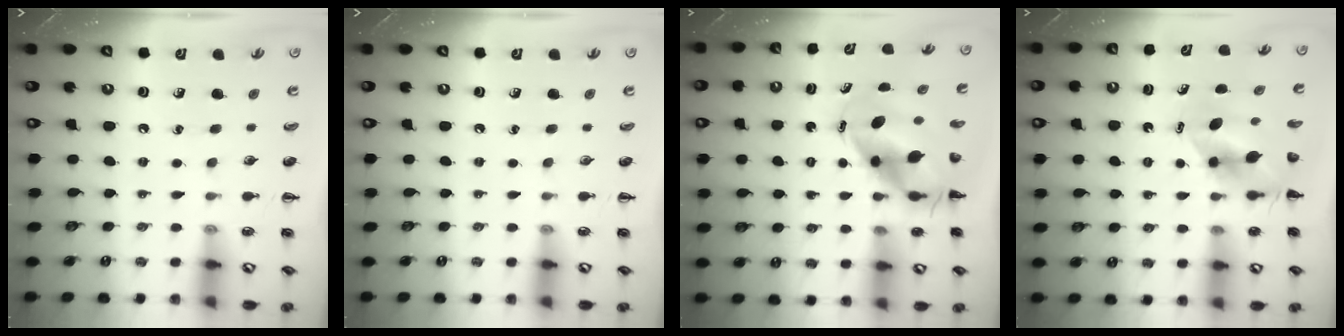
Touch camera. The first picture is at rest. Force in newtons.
{"total": 0.0}
{"total": 8.1, "press": 7.9, "slide": 1.9}
{"total": 6.9, "press": 6.8, "slide": 1.1}